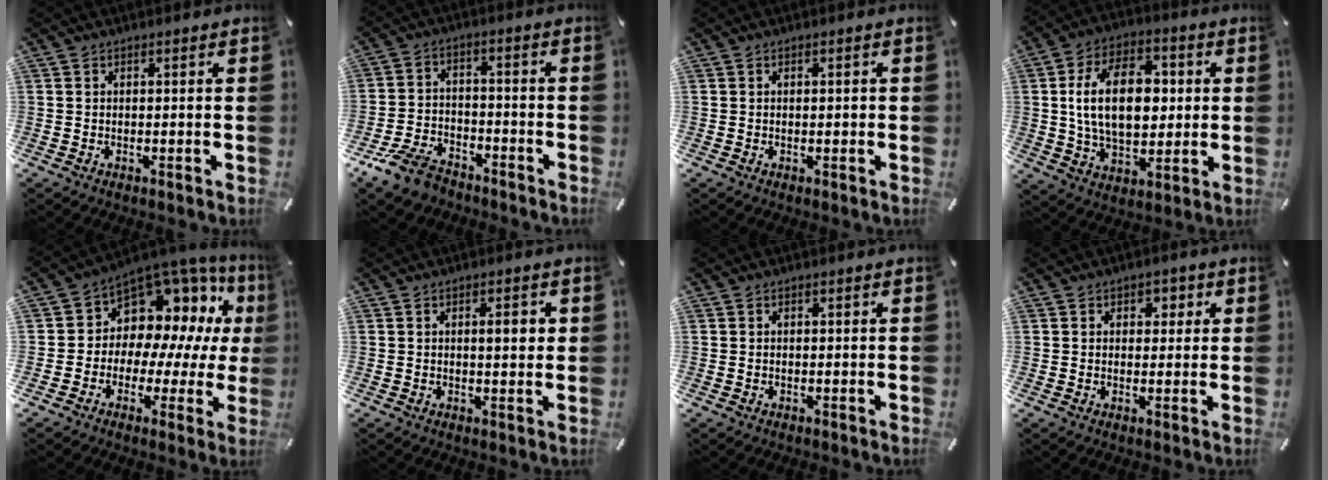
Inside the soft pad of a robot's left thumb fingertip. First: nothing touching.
{"total": 9.0, "force": [-6.9, 4.6, 3.5], "torque": [-0.070, 0.037, -0.130]}
{"total": 0.7, "force": [0.0, 0.3, 0.7], "torque": [-0.013, 0.002, 0.000]}
{"total": 17.7, "force": [1.6, 11.3, 13.5], "torque": [-0.249, 0.011, 0.026]}
{"total": 10.4, "force": [5.7, 8.0, 3.5], "torque": [-0.067, -0.069, 0.107]}
{"total": 3.7, "force": [0.8, 1.3, 3.4], "torque": [-0.044, -0.004, 0.006]}
{"total": 0.0}
{"total": 2.5, "force": [0.6, 2.2, 1.2], "torque": [-0.002, -0.002, 0.000]}